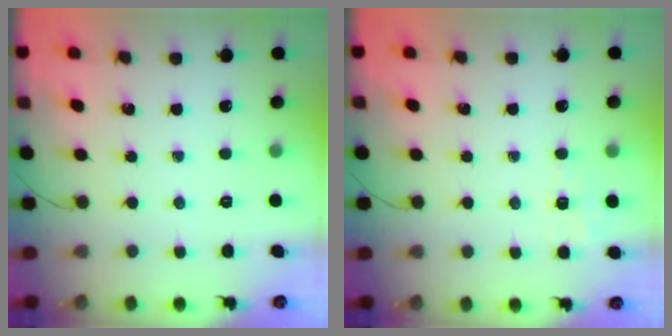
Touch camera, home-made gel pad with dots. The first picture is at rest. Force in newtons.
{"total": 1.4, "press": 0.6, "slide": 1.3}